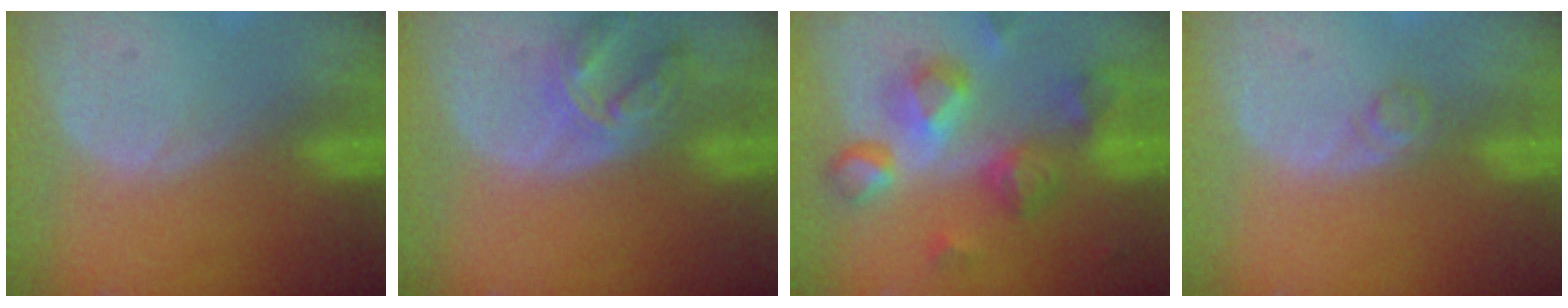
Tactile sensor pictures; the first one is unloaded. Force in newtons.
{"total": 7.6, "press": 6.6, "slide": 3.7}
{"total": 10.6, "press": 9.4, "slide": 4.7}
{"total": 1.6, "press": 1.6, "slide": 0.2}